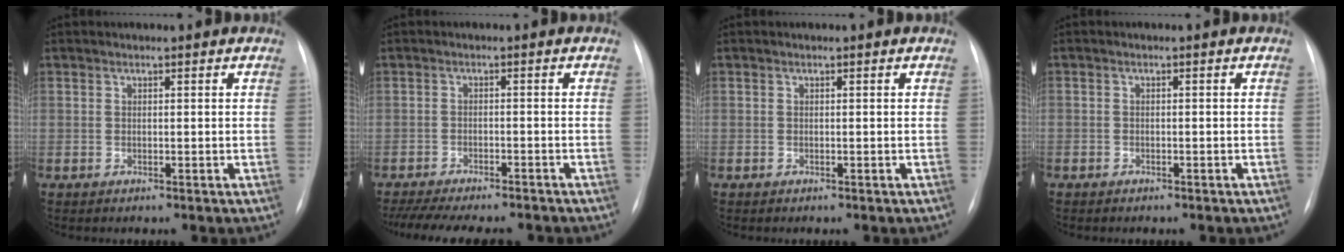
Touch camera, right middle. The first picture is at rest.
{"total": 15.2, "force": [-13.2, 3.5, 6.7], "torque": [-0.138, -0.013, -0.178]}
{"total": 0.0}
{"total": 1.2, "force": [-0.8, 1.0, 0.1], "torque": [-0.009, 0.004, -0.010]}